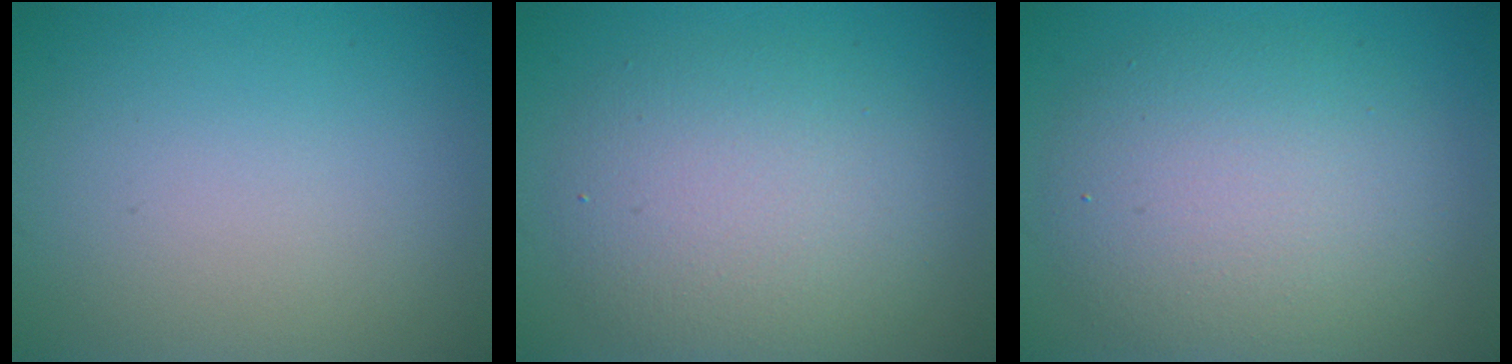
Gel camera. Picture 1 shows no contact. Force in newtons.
{"total": 5.7, "press": 5.7, "slide": 0.2}
{"total": 6.6, "press": 6.6, "slide": 0.4}